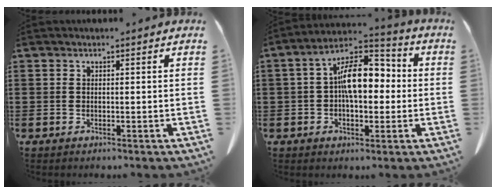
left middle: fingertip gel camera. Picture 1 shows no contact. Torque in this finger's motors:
{"motor_torque": [2.14, 0.00, 0.88, 0.21]}